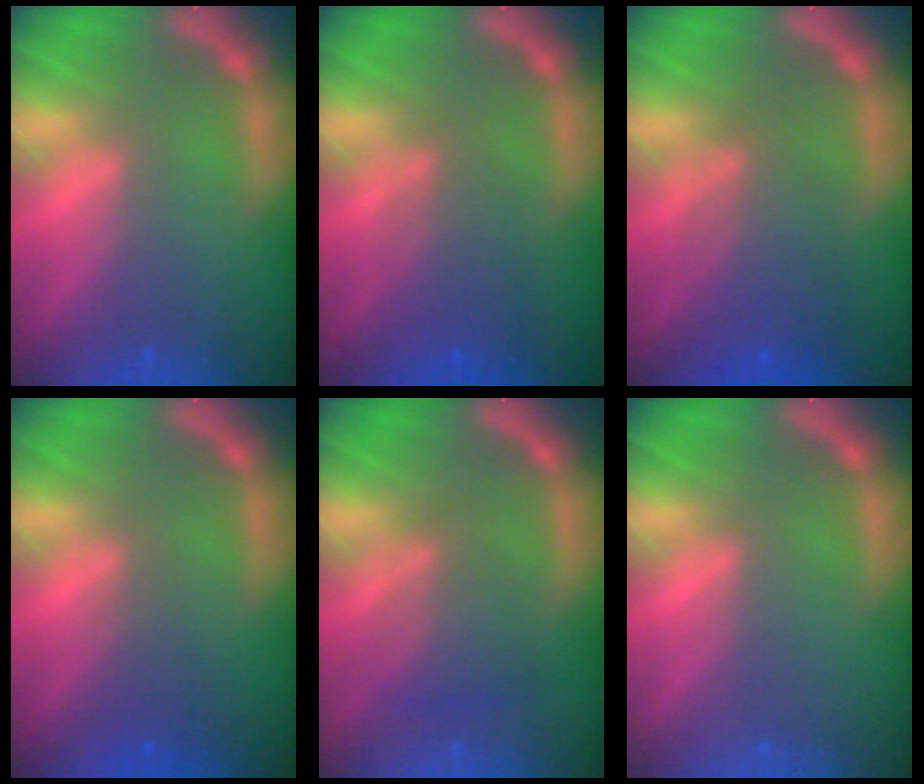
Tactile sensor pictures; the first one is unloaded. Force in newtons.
{"total": 4.1}
{"total": 5.1}
{"total": 2.0}
{"total": 3.5}
{"total": 0.0}